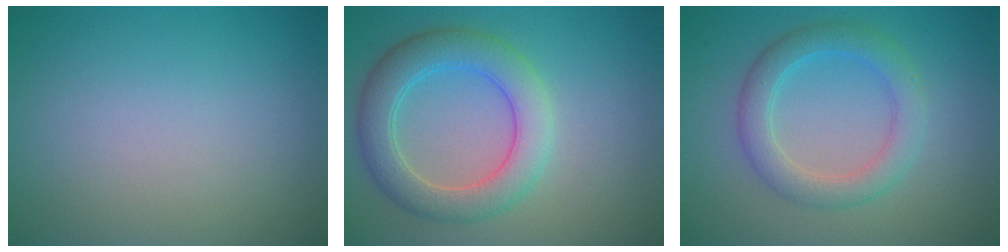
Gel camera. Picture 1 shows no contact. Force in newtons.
{"total": 5.4, "press": 5.4, "slide": 0.1}
{"total": 3.6, "press": 3.6, "slide": 0.1}